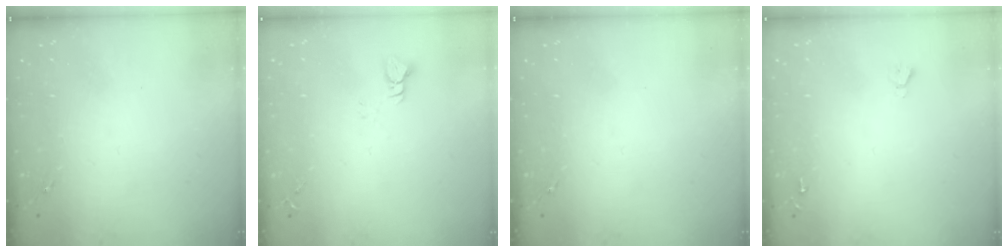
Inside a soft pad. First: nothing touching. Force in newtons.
{"total": 2.9, "press": 2.9, "slide": 0.2}
{"total": 0.0}
{"total": 1.9, "press": 1.9, "slide": 0.2}